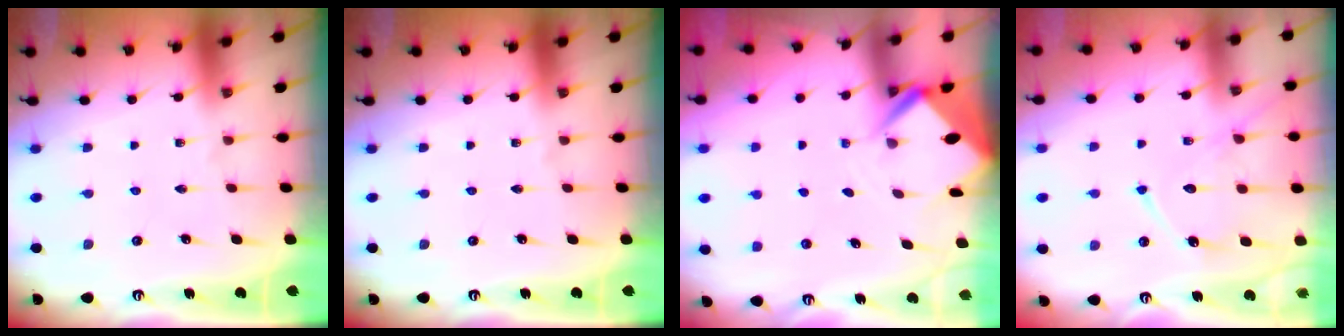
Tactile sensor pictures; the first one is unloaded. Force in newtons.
{"total": 0.0}
{"total": 3.6, "press": 3.6, "slide": 0.2}
{"total": 12.3, "press": 12.2, "slide": 1.1}